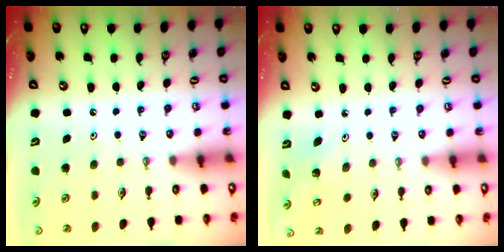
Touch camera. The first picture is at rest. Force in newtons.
{"total": 2.5, "press": 2.5, "slide": 0.2}